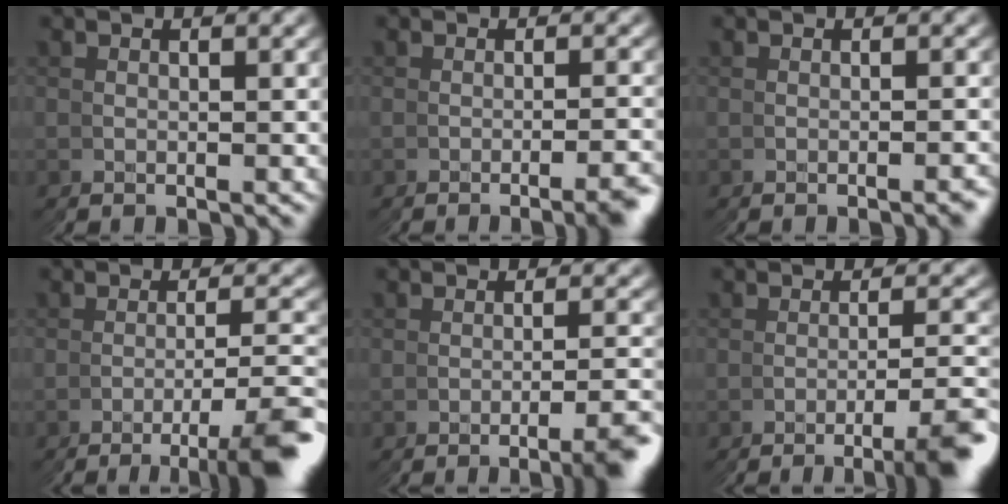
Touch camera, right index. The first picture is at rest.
{"total": 1.8, "force": [-1.3, -1.0, 0.7], "torque": [-0.005, 0.015, -0.027]}
{"total": 0.8, "force": [-0.6, -0.4, 0.4], "torque": [-0.002, 0.006, -0.011]}
{"total": 5.6, "force": [-3.7, -1.6, 3.9], "torque": [-0.044, 0.015, -0.066]}
{"total": 2.9, "force": [-2.0, -1.4, 1.4], "torque": [-0.013, 0.017, -0.042]}
{"total": 4.2, "force": [-2.8, -1.8, 2.5], "torque": [-0.027, 0.018, -0.053]}